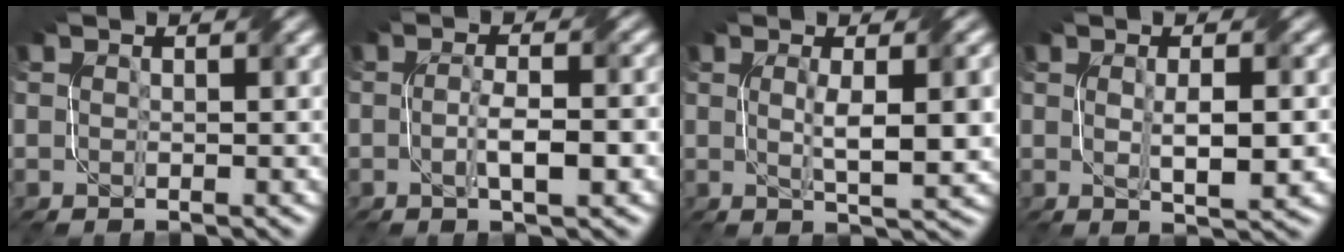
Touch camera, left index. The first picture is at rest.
{"total": 3.8, "force": [-0.8, 0.8, 3.6], "torque": [-0.065, 0.000, -0.013]}
{"total": 5.4, "force": [0.3, 1.1, 5.3], "torque": [-0.083, 0.001, 0.009]}
{"total": 3.9, "force": [0.0, 0.8, 3.8], "torque": [-0.069, -0.001, 0.003]}